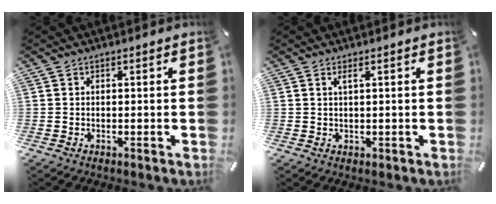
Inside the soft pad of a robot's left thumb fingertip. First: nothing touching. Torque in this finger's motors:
{"motor_torque": [0.15, -0.28, 0.09, -0.16, 0.03]}